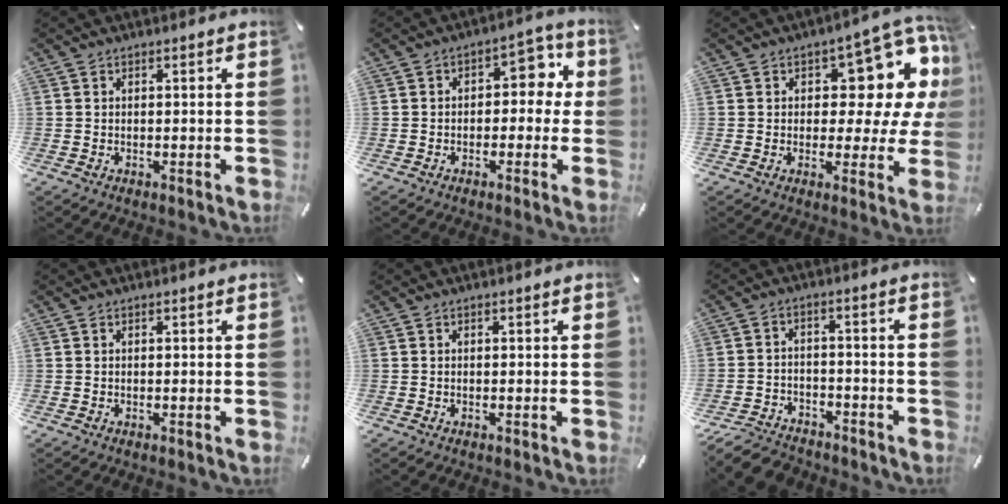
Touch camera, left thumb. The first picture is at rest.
{"total": 7.1, "force": [1.0, 4.9, 5.0], "torque": [-0.053, -0.006, 0.007]}
{"total": 14.8, "force": [7.4, 7.4, 10.6], "torque": [-0.127, -0.063, 0.122]}
{"total": 0.0}
{"total": 0.0}
{"total": 7.4, "force": [-6.4, 3.1, 1.9], "torque": [-0.034, 0.034, -0.124]}